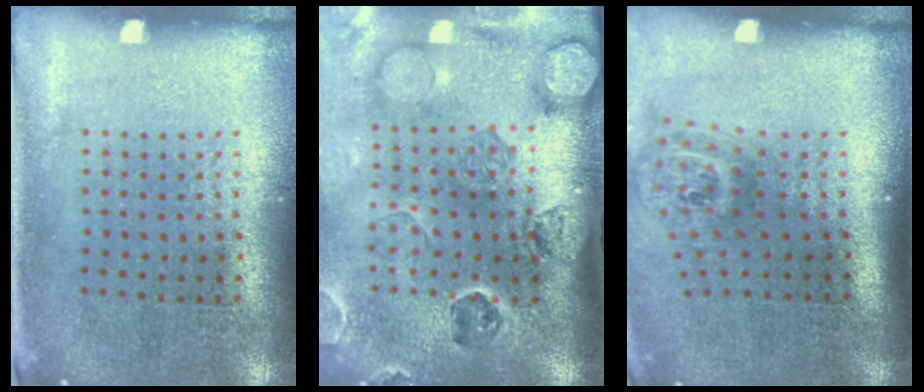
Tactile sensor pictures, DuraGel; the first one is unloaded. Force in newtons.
{"total": 2.9, "press": 2.7, "slide": 0.9}
{"total": 1.8, "press": 1.2, "slide": 1.3}